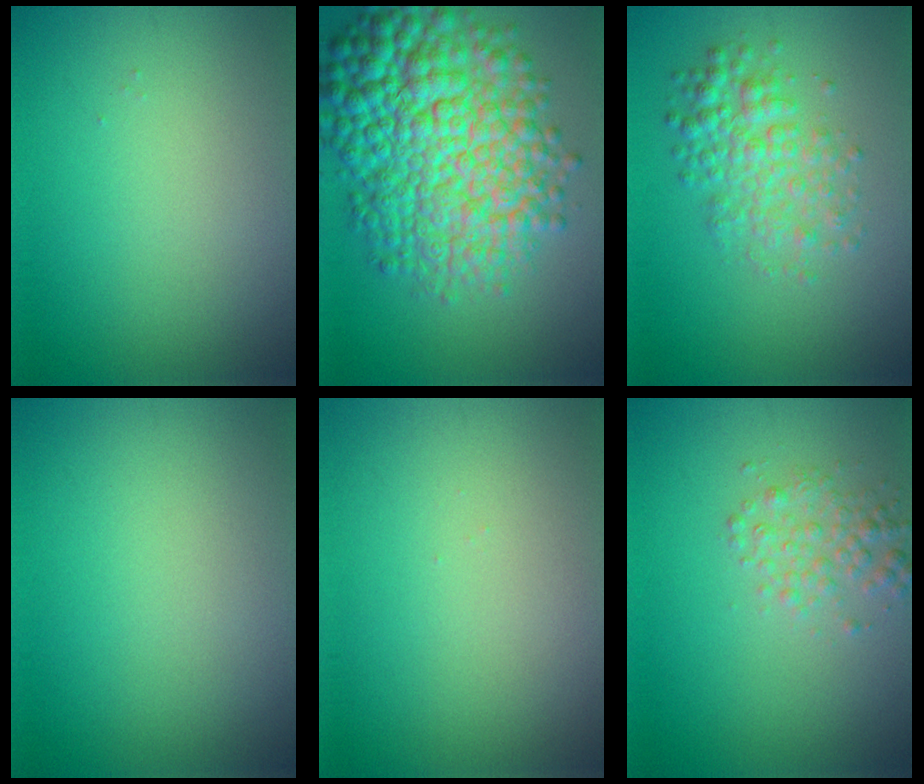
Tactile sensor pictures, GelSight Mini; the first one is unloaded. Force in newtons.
{"total": 12.3, "press": 12.3, "slide": 0.2}
{"total": 3.7, "press": 3.7, "slide": 0.0}
{"total": 0.0}
{"total": 0.0}
{"total": 2.2, "press": 2.2, "slide": 0.0}